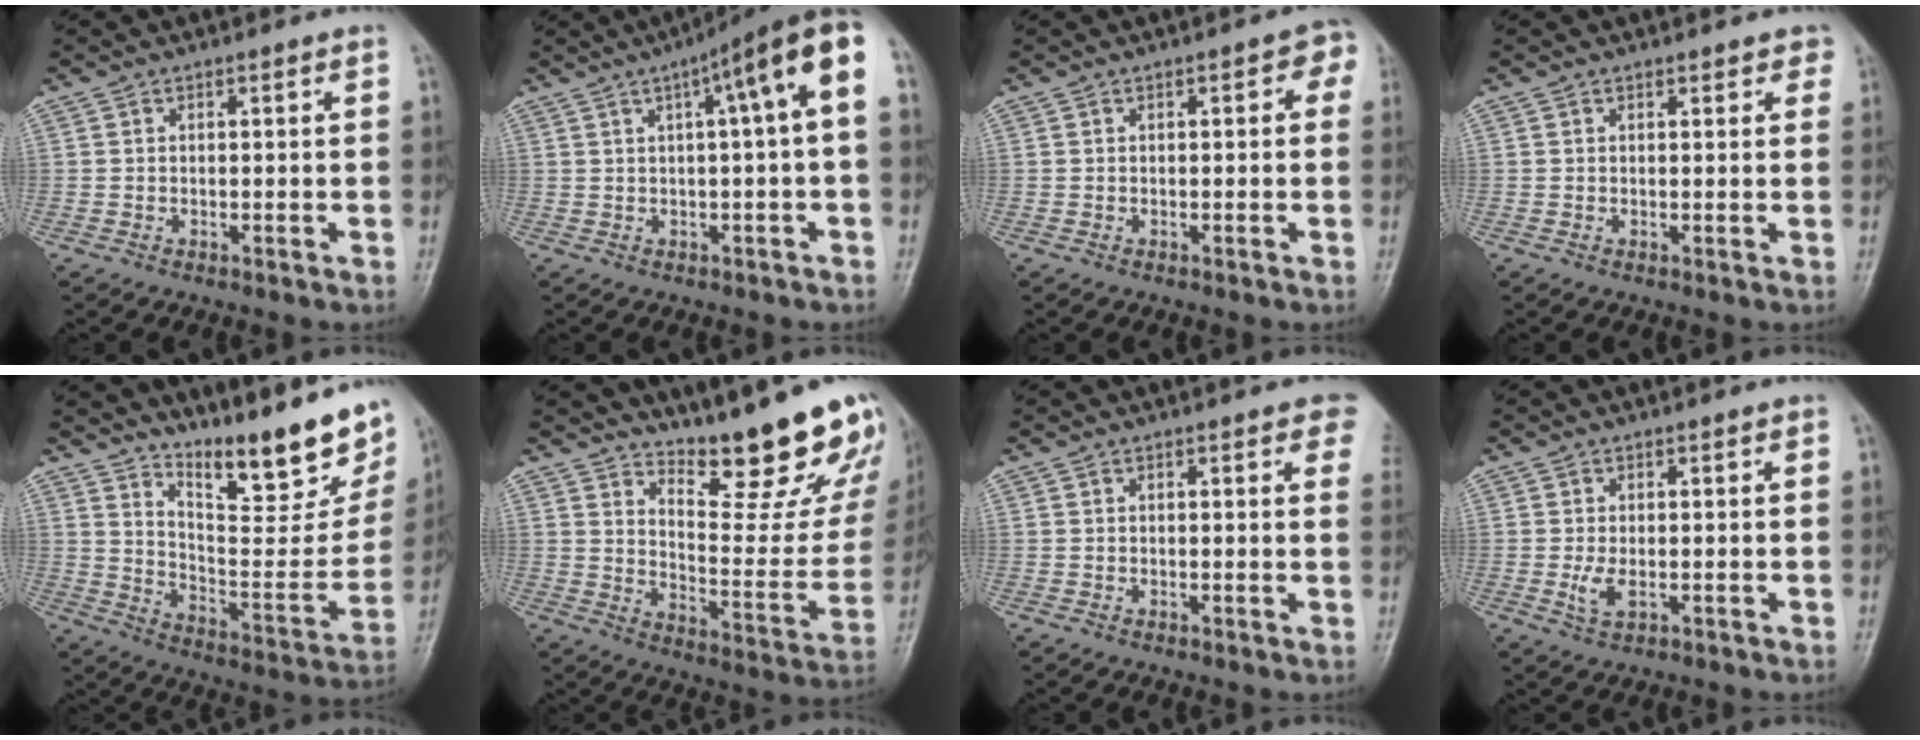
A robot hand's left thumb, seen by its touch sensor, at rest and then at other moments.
{"total": 10.1, "force": [2.5, 1.3, 9.7], "torque": [-0.138, 0.032, 0.029]}
{"total": 3.3, "force": [0.7, 1.6, 2.8], "torque": [-0.015, 0.005, -0.002]}
{"total": 1.9, "force": [1.4, 1.0, 0.7], "torque": [0.014, -0.001, 0.010]}
{"total": 22.7, "force": [16.8, 6.0, 14.1], "torque": [-0.172, -0.111, 0.249]}
{"total": 21.2, "force": [17.5, 5.1, 10.9], "torque": [-0.112, -0.152, 0.239]}
{"total": 5.3, "force": [3.1, 1.9, 3.9], "torque": [-0.019, -0.002, 0.027]}
{"total": 2.8, "force": [-0.2, 1.6, 2.3], "torque": [-0.051, -0.009, -0.001]}